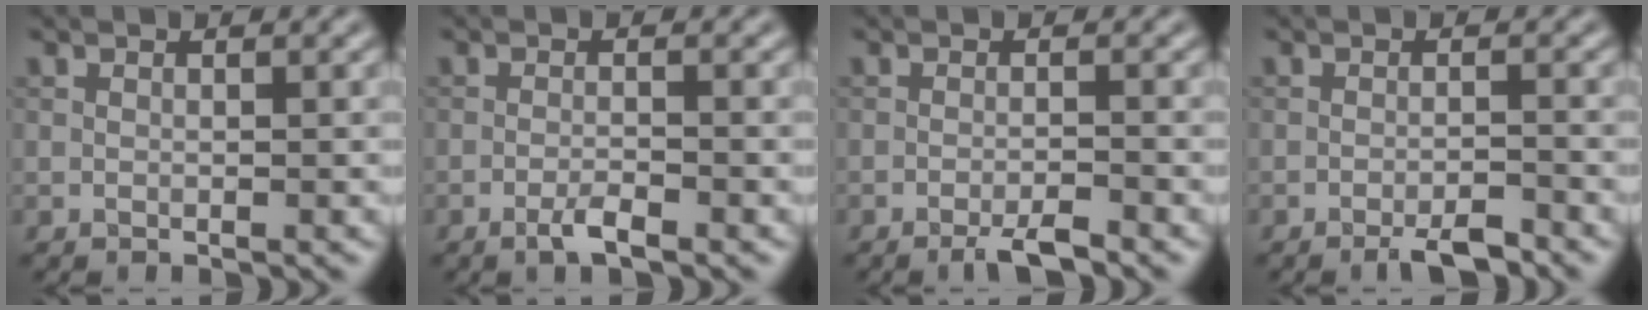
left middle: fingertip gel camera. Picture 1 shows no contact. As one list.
[{"total": 1.8, "force": [-1.2, 0.3, 1.3], "torque": [-0.024, 0.002, -0.024]}, {"total": 2.5, "force": [-1.9, 0.3, 1.6], "torque": [-0.026, -0.002, -0.038]}, {"total": 2.7, "force": [-2.1, 0.4, 1.7], "torque": [-0.025, 0.000, -0.039]}]